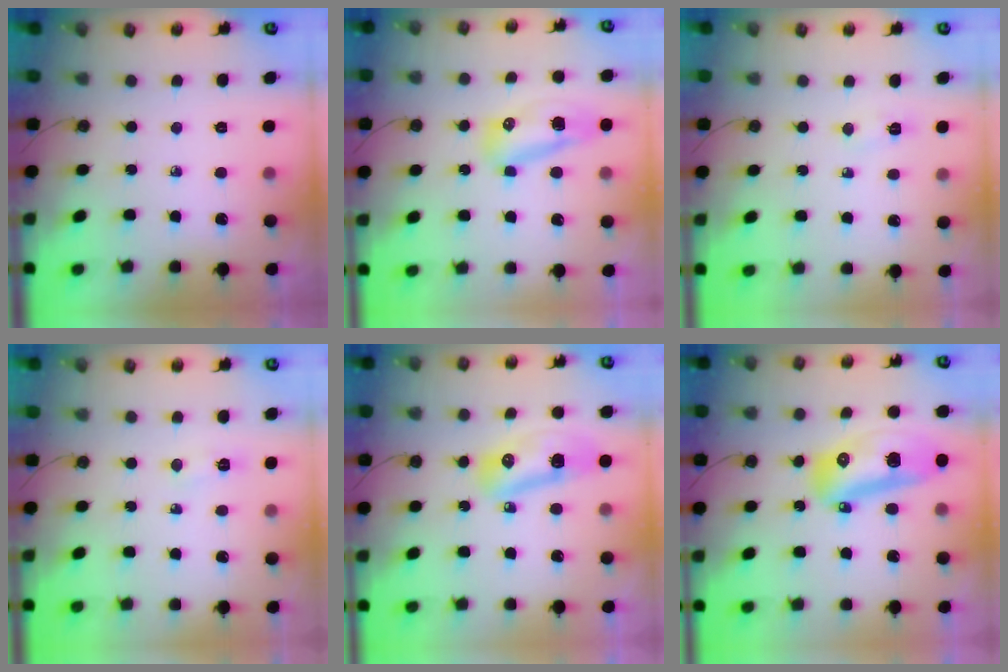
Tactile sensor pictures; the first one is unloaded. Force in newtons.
{"total": 14.0, "press": 10.7, "slide": 9.0}
{"total": 4.8, "press": 4.8, "slide": 0.7}
{"total": 6.1, "press": 5.6, "slide": 2.6}
{"total": 10.5, "press": 10.4, "slide": 1.3}
{"total": 15.7, "press": 15.5, "slide": 2.2}